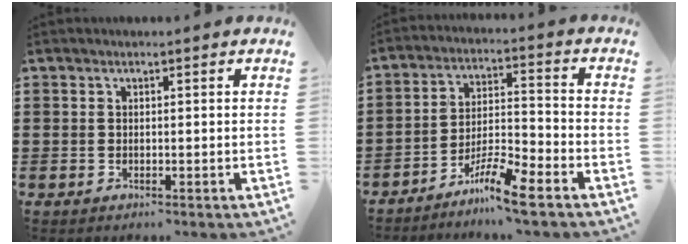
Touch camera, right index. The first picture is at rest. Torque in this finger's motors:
{"motor_torque": [0.84, -0.47, 0.51, 0.11]}